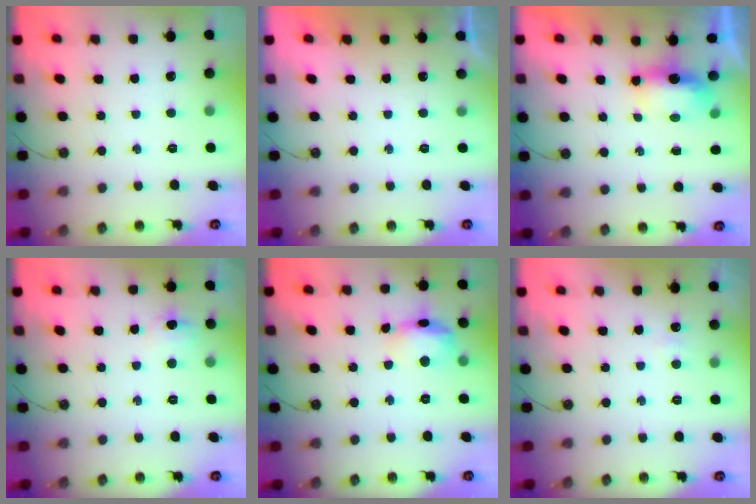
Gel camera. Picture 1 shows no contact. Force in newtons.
{"total": 0.0}
{"total": 5.7, "press": 5.7, "slide": 0.9}
{"total": 5.0, "press": 4.5, "slide": 2.2}
{"total": 16.5, "press": 11.0, "slide": 12.2}
{"total": 2.9, "press": 2.5, "slide": 1.6}